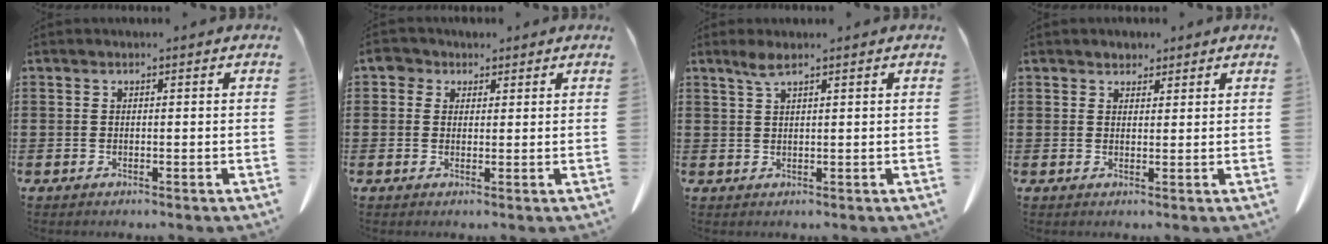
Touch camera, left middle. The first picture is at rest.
{"total": 3.1, "force": [1.8, 2.3, 1.0], "torque": [-0.023, 0.007, 0.030]}
{"total": 2.3, "force": [1.5, 0.2, 1.7], "torque": [-0.036, 0.001, 0.027]}
{"total": 2.0, "force": [1.8, 0.9, 0.0], "torque": [0.002, 0.003, 0.033]}